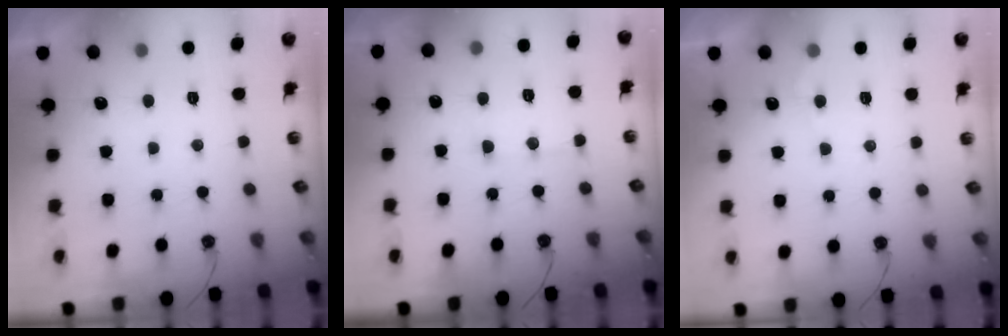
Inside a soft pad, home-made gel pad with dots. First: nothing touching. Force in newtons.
{"total": 8.0, "press": 8.0, "slide": 0.7}
{"total": 5.2, "press": 5.1, "slide": 0.7}